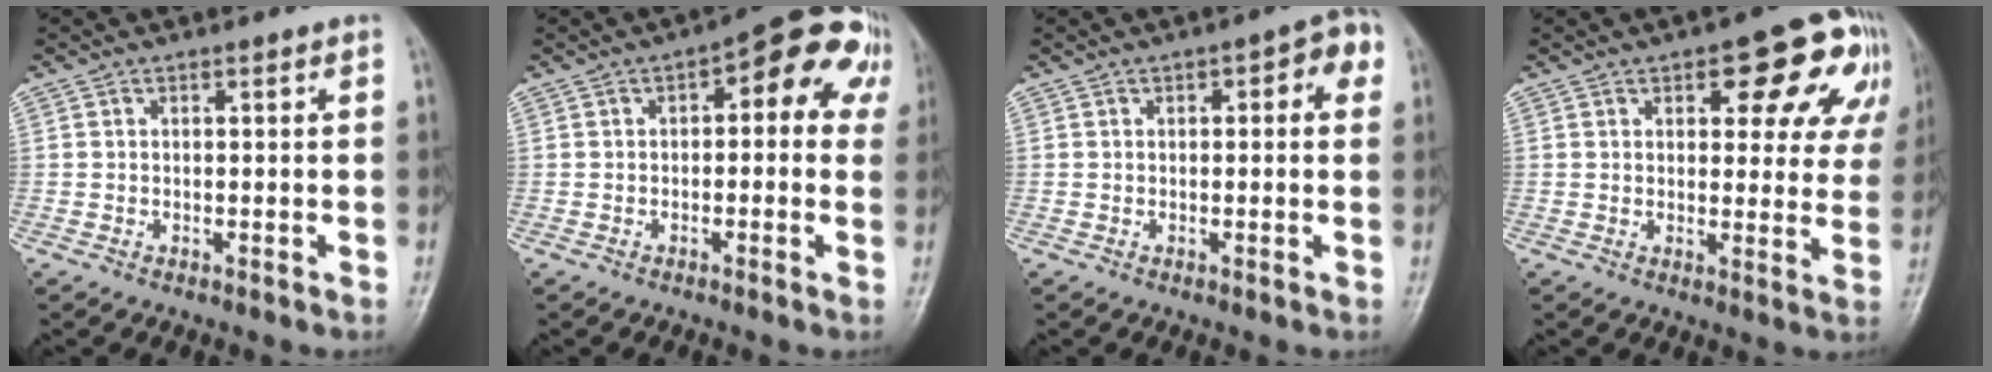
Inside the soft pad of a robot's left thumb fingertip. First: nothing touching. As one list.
[{"total": 11.7, "force": [3.3, 5.7, 9.6], "torque": [-0.071, 0.027, 0.027]}, {"total": 5.2, "force": [1.6, 2.4, 4.4], "torque": [-0.034, 0.012, 0.011]}, {"total": 13.9, "force": [6.3, 6.3, 10.7], "torque": [-0.075, -0.012, 0.069]}]